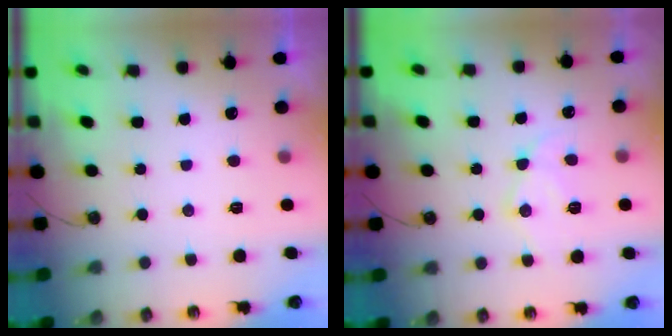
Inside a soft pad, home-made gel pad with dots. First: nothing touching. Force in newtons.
{"total": 12.2, "press": 12.2, "slide": 0.9}